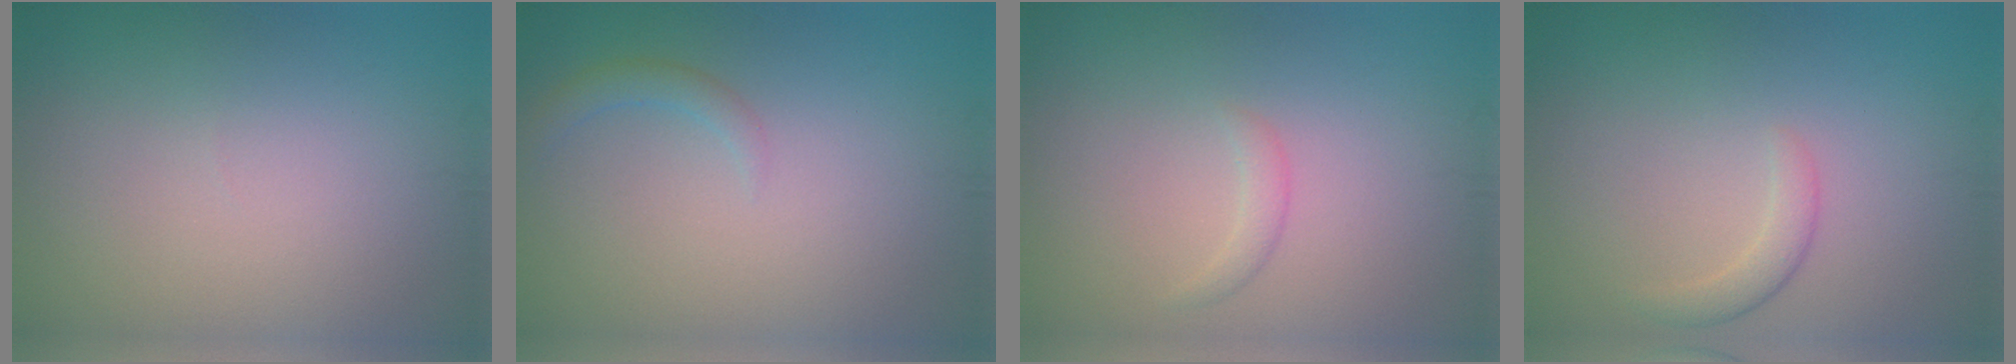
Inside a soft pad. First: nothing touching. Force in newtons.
{"total": 1.1, "press": 1.1, "slide": 0.1}
{"total": 1.0, "press": 1.0, "slide": 0.1}
{"total": 1.5, "press": 1.5, "slide": 0.1}